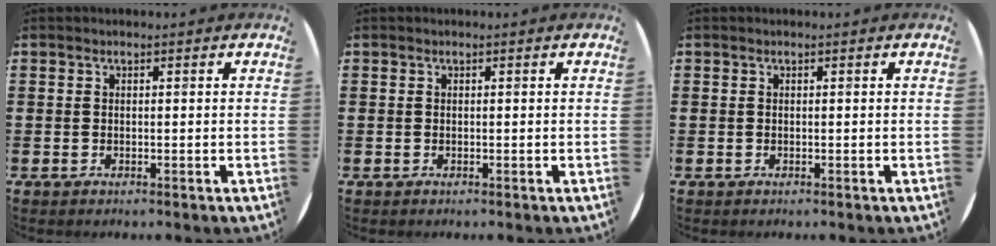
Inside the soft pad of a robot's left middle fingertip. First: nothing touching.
{"total": 0.0}
{"total": 0.0}